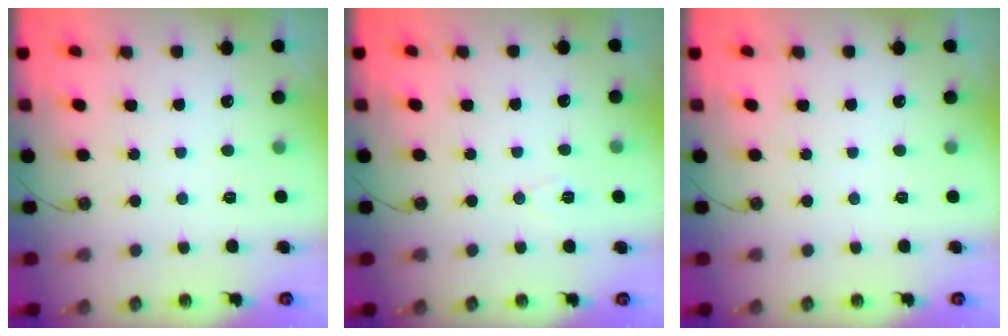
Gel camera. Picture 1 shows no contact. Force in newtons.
{"total": 5.1, "press": 4.4, "slide": 2.6}
{"total": 0.0}